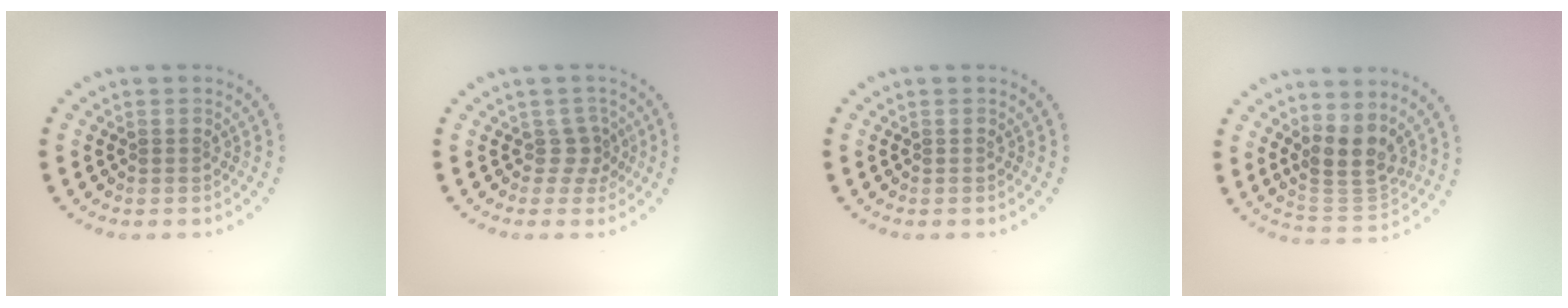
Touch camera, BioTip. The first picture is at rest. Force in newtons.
{"total": 1.9, "press": 1.3, "slide": 1.4}
{"total": 0.0}
{"total": 4.0, "press": 3.4, "slide": 2.0}